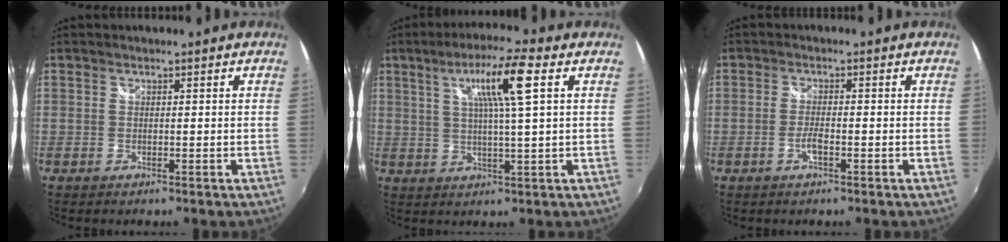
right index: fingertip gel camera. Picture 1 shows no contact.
{"total": 9.9, "force": [3.5, 0.1, 9.2], "torque": [-0.161, 0.010, 0.060]}
{"total": 2.3, "force": [-1.1, 0.3, 2.0], "torque": [-0.046, -0.001, -0.022]}